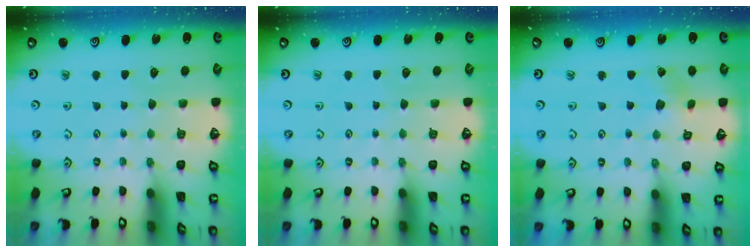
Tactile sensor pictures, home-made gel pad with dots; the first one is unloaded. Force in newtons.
{"total": 0.0}
{"total": 2.5, "press": 2.4, "slide": 0.6}